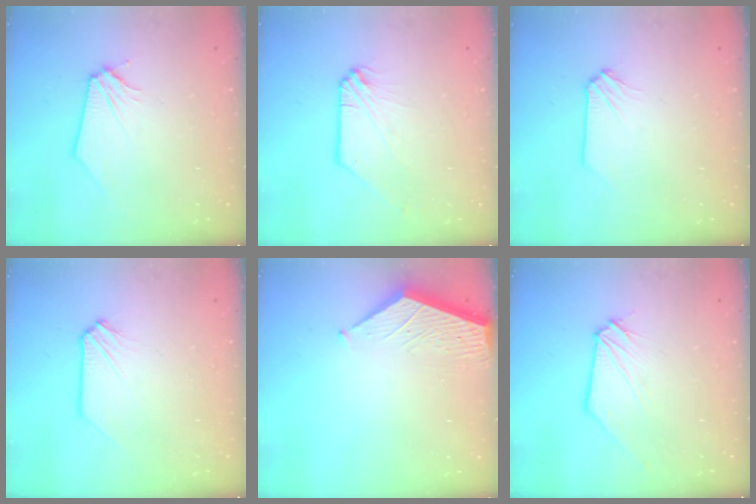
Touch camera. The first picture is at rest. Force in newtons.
{"total": 0.0}
{"total": 0.5, "press": 0.5, "slide": 0.0}
{"total": 0.0}
{"total": 3.4, "press": 3.4, "slide": 0.4}
{"total": 0.0}